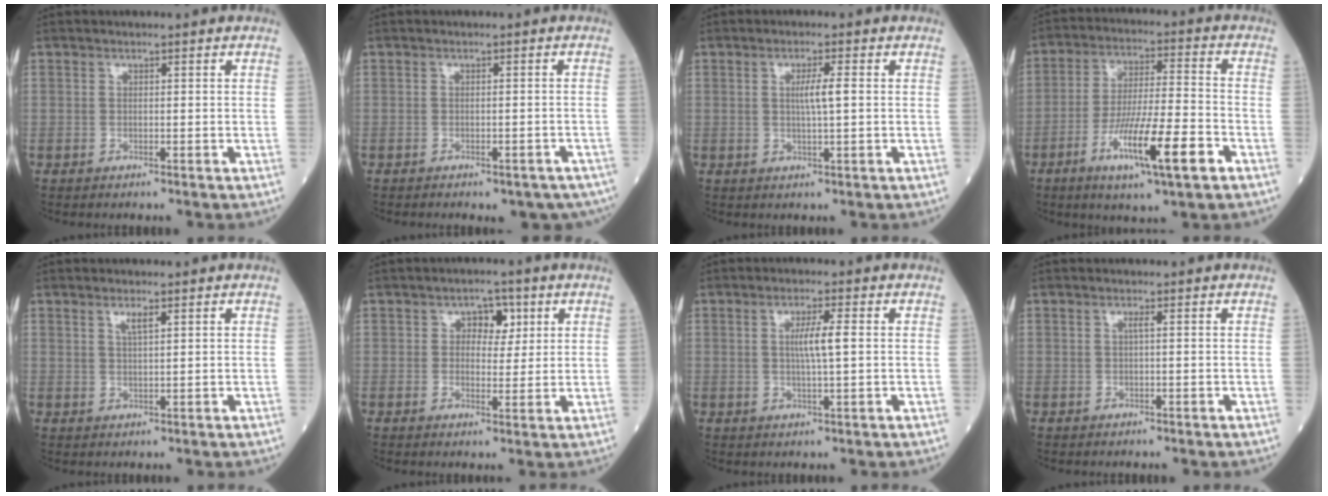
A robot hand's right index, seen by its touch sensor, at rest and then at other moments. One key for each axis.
{"total": 7.9, "fx": -6.3, "fy": 3.1, "fz": 3.8, "tx": -0.036, "ty": 0.003, "tz": -0.068}
{"total": 3.2, "fx": 0.4, "fy": -0.1, "fz": 3.1, "tx": -0.058, "ty": -0.002, "tz": 0.006}
{"total": 13.2, "fx": -6.0, "fy": 1.1, "fz": 11.7, "tx": -0.209, "ty": -0.015, "tz": -0.103}
{"total": 2.0, "fx": 1.2, "fy": 0.2, "fz": 1.6, "tx": -0.035, "ty": 0.001, "tz": 0.024}
{"total": 4.1, "fx": 1.5, "fy": 2.6, "fz": 2.7, "tx": -0.032, "ty": 0.008, "tz": 0.020}
{"total": 4.2, "fx": 0.5, "fy": 0.0, "fz": 4.1, "tx": -0.076, "ty": -0.001, "tz": 0.010}
{"total": 0.6, "fx": 0.1, "fy": -0.2, "fz": 0.6, "tx": -0.011, "ty": 0.000, "tz": 0.002}